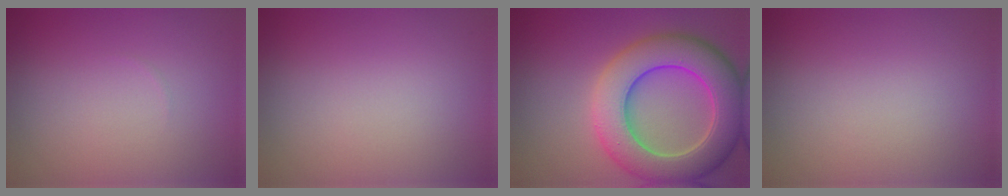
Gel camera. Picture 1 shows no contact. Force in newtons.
{"total": 0.0}
{"total": 9.9, "press": 9.8, "slide": 0.4}
{"total": 0.0}